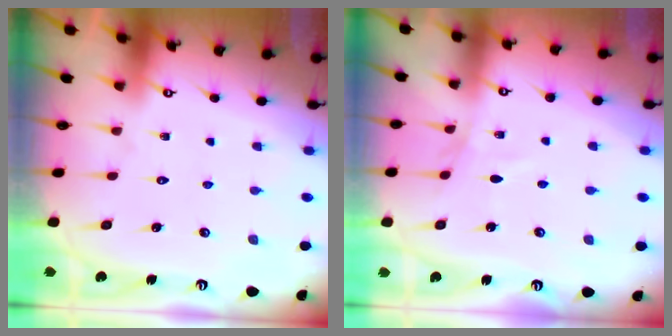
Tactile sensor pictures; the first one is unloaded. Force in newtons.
{"total": 2.9, "press": 2.9, "slide": 0.4}